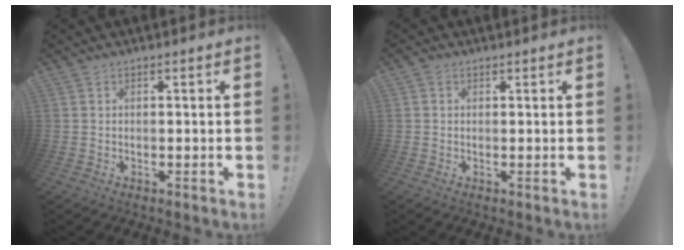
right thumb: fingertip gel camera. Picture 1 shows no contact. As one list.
[{"total": 0.8, "force": [0.4, 0.6, 0.2], "torque": [0.003, -0.001, 0.007]}]